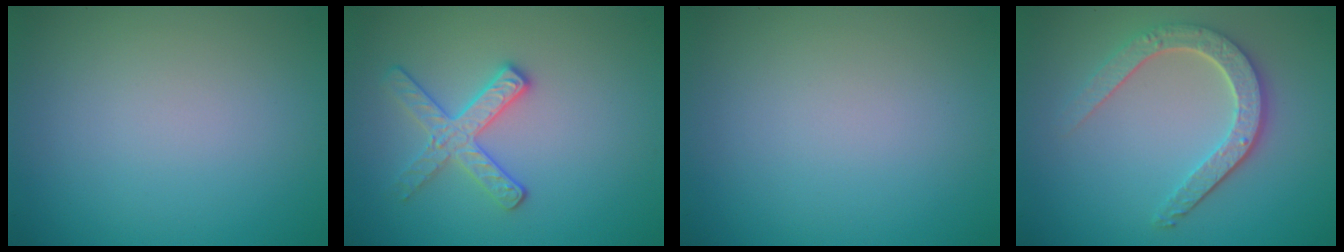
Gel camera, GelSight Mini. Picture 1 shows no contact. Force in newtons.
{"total": 2.8, "press": 2.7, "slide": 0.6}
{"total": 0.0}
{"total": 4.3, "press": 3.6, "slide": 2.4}